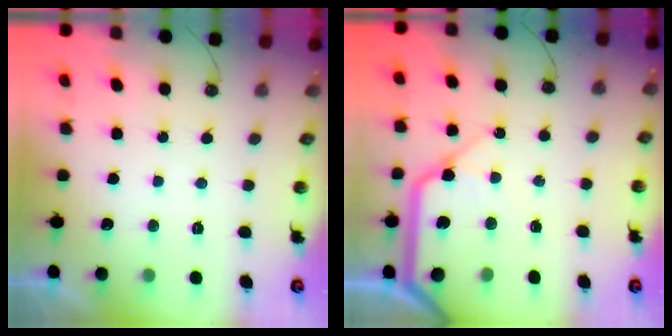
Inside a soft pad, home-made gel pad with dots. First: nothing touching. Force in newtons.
{"total": 16.2, "press": 16.1, "slide": 2.2}